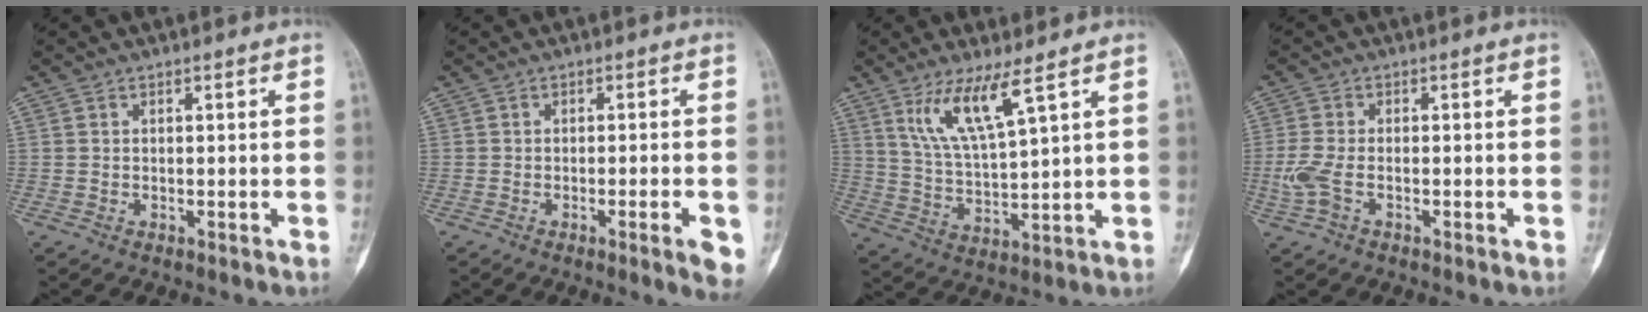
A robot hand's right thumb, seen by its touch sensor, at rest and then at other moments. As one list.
[{"total": 5.1, "force": [-2.0, 0.9, 4.6], "torque": [-0.053, -0.002, -0.027]}, {"total": 9.7, "force": [5.6, 1.6, 7.7], "torque": [-0.147, -0.035, 0.120]}, {"total": 4.9, "force": [-1.4, 2.5, 3.9], "torque": [-0.105, 0.006, -0.031]}]